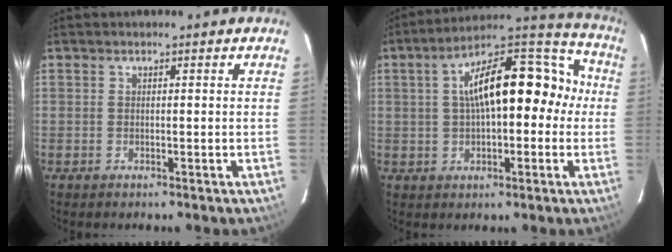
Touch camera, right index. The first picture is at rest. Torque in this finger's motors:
{"motor_torque": [0.75, -0.09, 1.05, 0.21]}